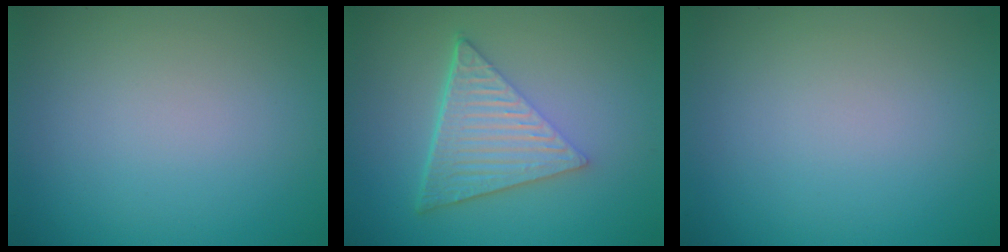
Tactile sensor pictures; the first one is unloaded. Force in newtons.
{"total": 6.7, "press": 4.4, "slide": 5.0}
{"total": 0.0}